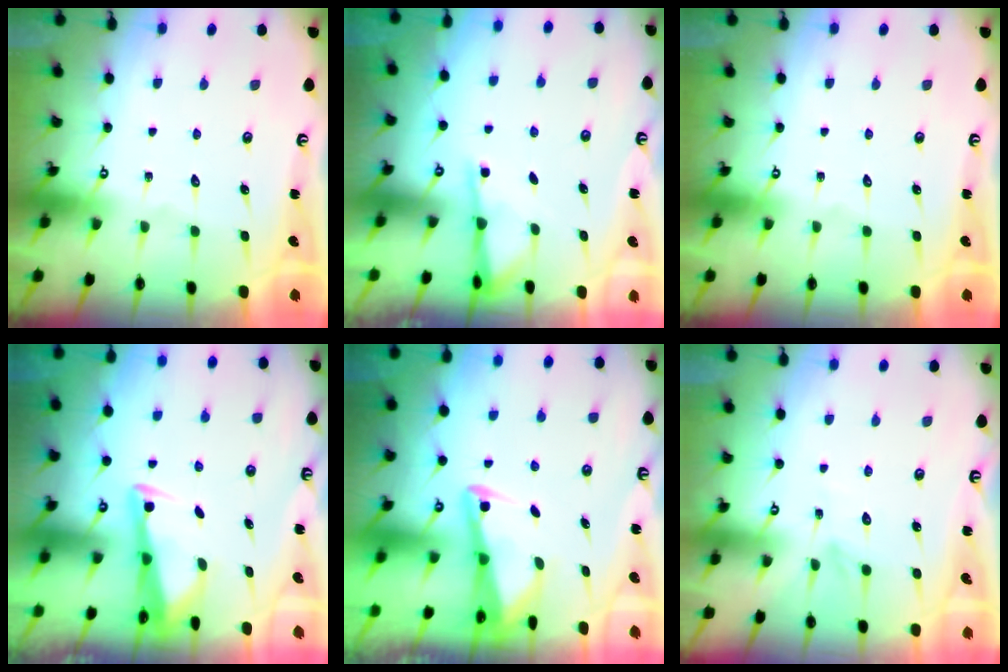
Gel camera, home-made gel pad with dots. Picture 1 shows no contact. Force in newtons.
{"total": 2.0, "press": 2.0, "slide": 0.4}
{"total": 0.0}
{"total": 3.1, "press": 3.1, "slide": 0.4}
{"total": 3.0, "press": 3.0, "slide": 0.4}
{"total": 2.8, "press": 2.8, "slide": 0.3}